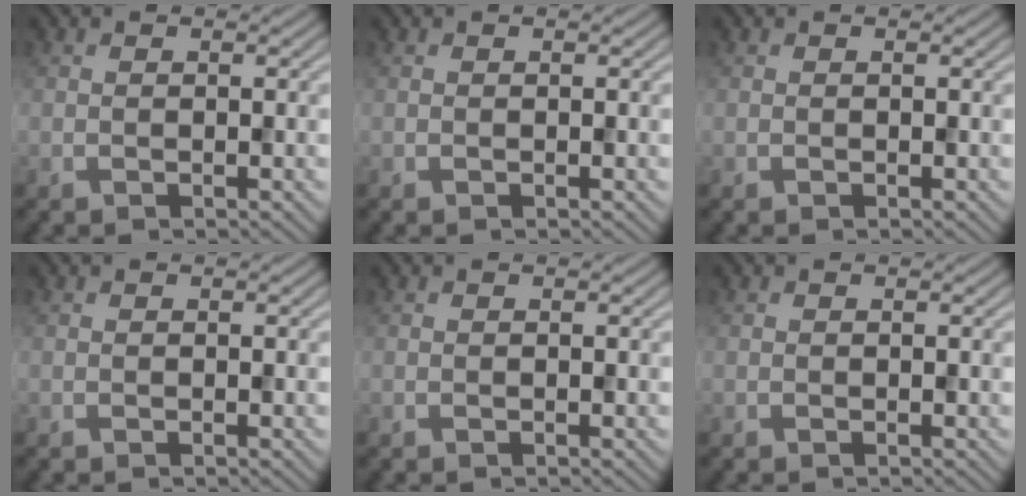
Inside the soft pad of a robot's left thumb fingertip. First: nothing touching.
{"total": 0.0}
{"total": 0.0}
{"total": 0.0}
{"total": 0.0}
{"total": 0.0}